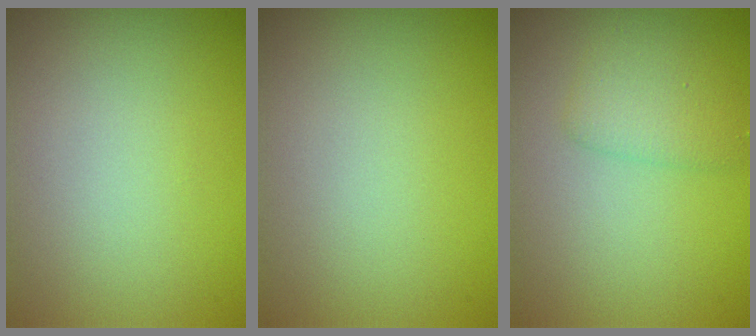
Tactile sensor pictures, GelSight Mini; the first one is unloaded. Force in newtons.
{"total": 0.0}
{"total": 2.0, "press": 2.0, "slide": 0.1}